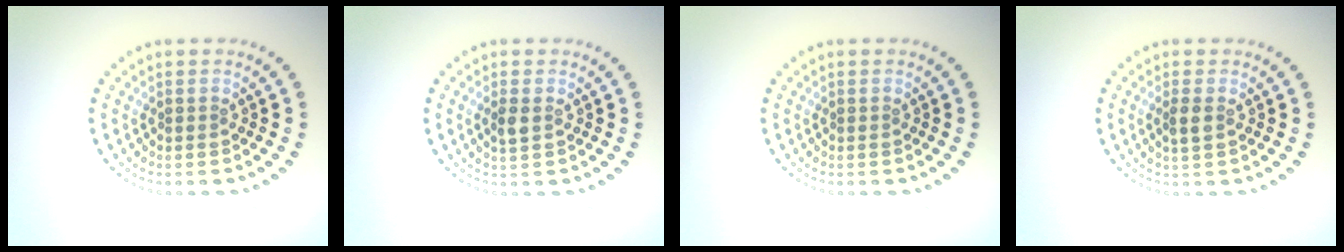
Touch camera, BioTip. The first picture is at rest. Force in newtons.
{"total": 1.2, "press": 1.2, "slide": 0.2}
{"total": 0.0}
{"total": 1.4, "press": 1.3, "slide": 0.3}